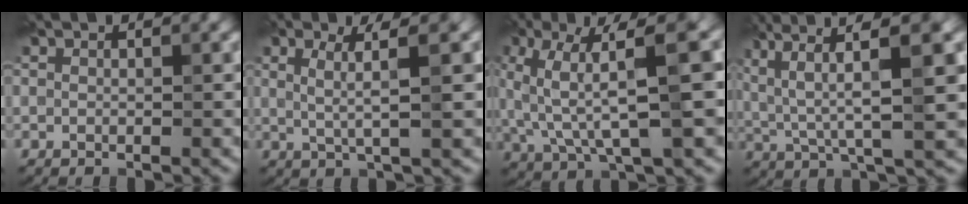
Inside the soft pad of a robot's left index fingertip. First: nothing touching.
{"total": 3.9, "force": [1.0, 0.7, 3.7], "torque": [-0.061, 0.003, 0.017]}
{"total": 9.1, "force": [1.6, 2.5, 8.6], "torque": [-0.158, 0.012, 0.031]}
{"total": 9.5, "force": [3.1, 2.4, 8.7], "torque": [-0.155, 0.013, 0.055]}